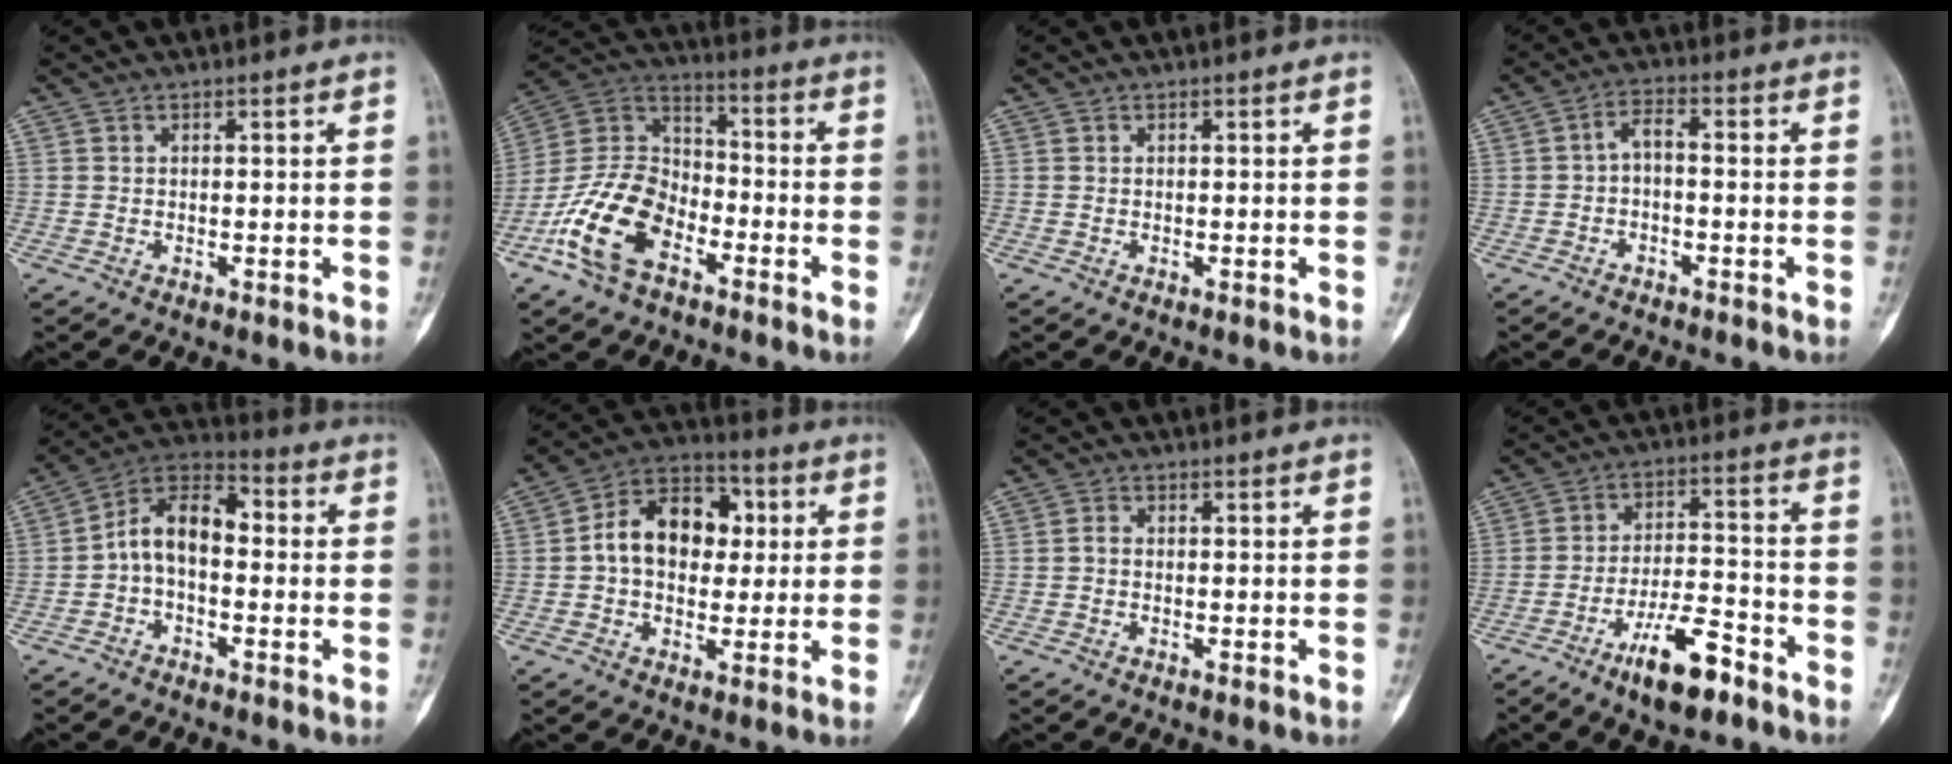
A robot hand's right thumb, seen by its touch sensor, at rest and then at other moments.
{"total": 16.5, "force": [-8.0, 9.7, 10.7], "torque": [-0.207, 0.058, -0.161]}
{"total": 0.0}
{"total": 3.2, "force": [-0.9, 1.3, 2.8], "torque": [-0.045, 0.023, -0.023]}
{"total": 9.9, "force": [-0.9, 5.9, 7.9], "torque": [-0.121, 0.042, -0.032]}
{"total": 14.1, "force": [1.5, 10.0, 9.8], "torque": [-0.120, 0.026, 0.015]}
{"total": 1.1, "force": [-0.5, 0.6, 0.8], "torque": [-0.016, 0.003, -0.014]}
{"total": 11.5, "force": [-7.4, 3.6, 8.0], "torque": [-0.134, 0.051, -0.126]}